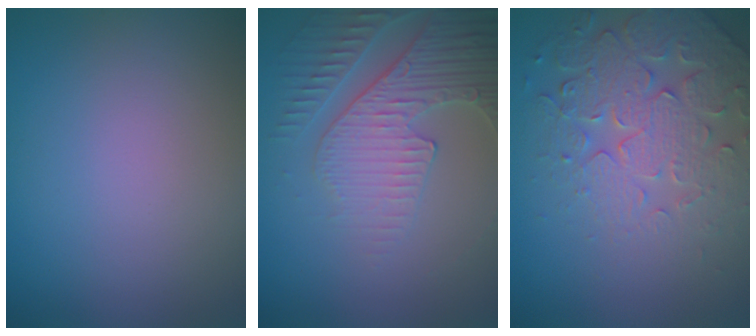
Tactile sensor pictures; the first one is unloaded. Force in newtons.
{"total": 4.3, "press": 4.3, "slide": 0.4}
{"total": 5.0, "press": 4.8, "slide": 1.5}